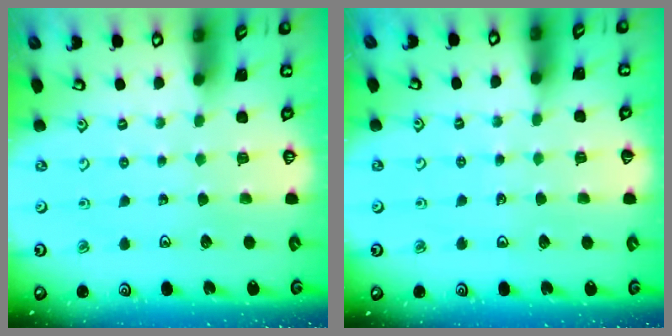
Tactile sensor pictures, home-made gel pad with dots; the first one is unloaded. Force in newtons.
{"total": 2.4, "press": 2.4, "slide": 0.2}